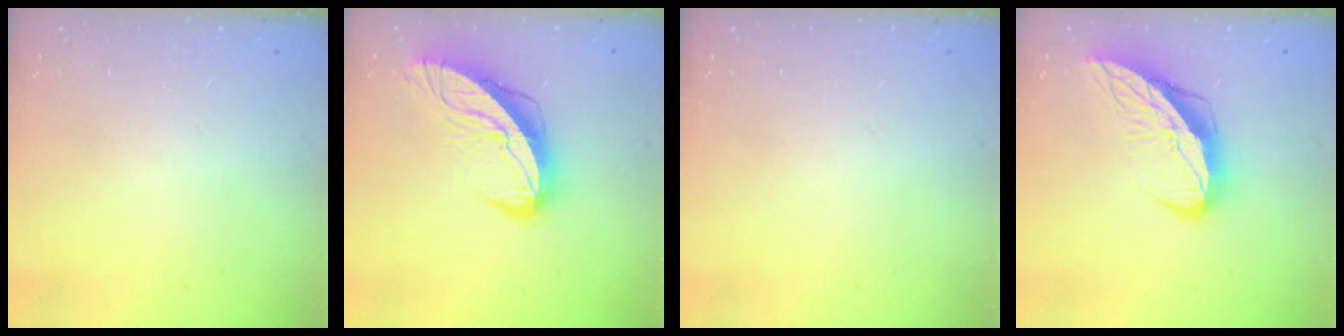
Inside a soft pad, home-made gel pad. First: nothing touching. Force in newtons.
{"total": 12.0, "press": 11.9, "slide": 1.3}
{"total": 0.0}
{"total": 12.0, "press": 12.0, "slide": 1.2}